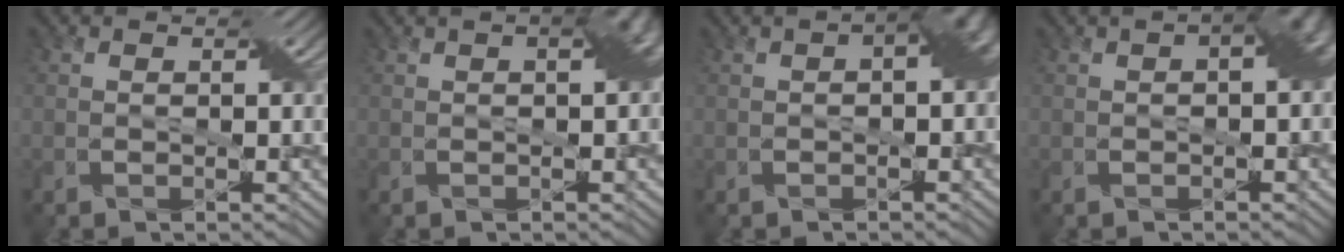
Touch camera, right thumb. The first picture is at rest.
{"total": 2.9, "force": [0.5, 0.9, 2.7], "torque": [-0.032, 0.015, 0.006]}
{"total": 4.9, "force": [0.3, 2.4, 4.2], "torque": [-0.051, 0.009, 0.005]}
{"total": 4.4, "force": [0.3, 2.1, 3.9], "torque": [-0.046, 0.009, 0.005]}